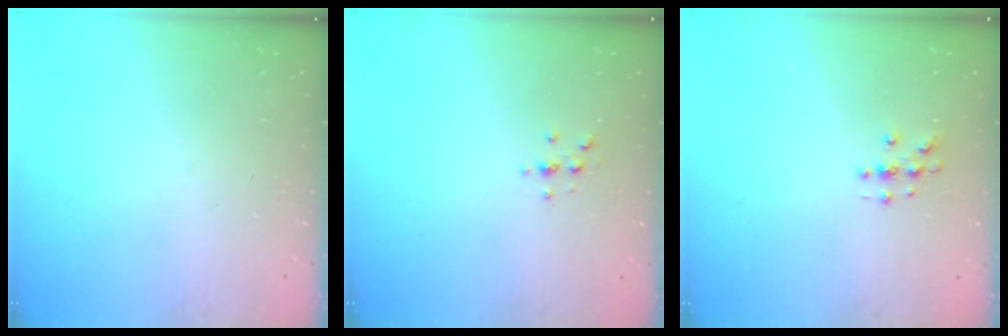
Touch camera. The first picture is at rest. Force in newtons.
{"total": 2.3, "press": 2.2, "slide": 0.2}
{"total": 2.9, "press": 2.9, "slide": 0.3}